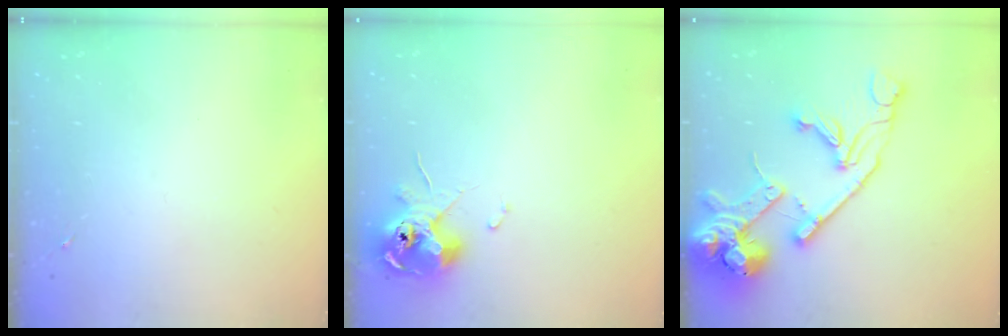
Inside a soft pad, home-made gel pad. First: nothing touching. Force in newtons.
{"total": 10.4, "press": 10.3, "slide": 1.4}
{"total": 23.6, "press": 23.4, "slide": 3.5}